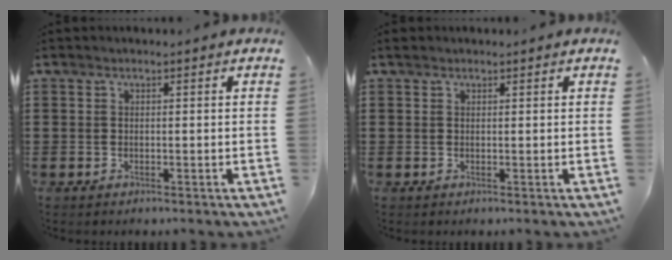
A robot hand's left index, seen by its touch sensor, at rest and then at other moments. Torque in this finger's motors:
{"motor_torque": [-0.03, 0.00, -0.04, -0.03]}